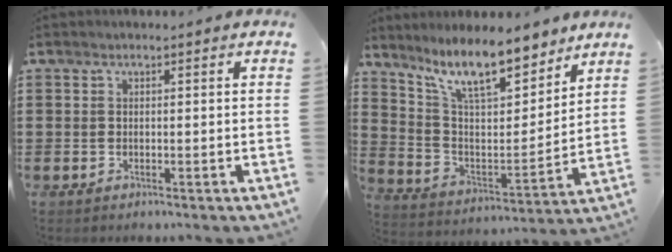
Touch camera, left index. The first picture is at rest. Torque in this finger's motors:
{"motor_torque": [2.14, 0.00, 0.67, 0.21]}